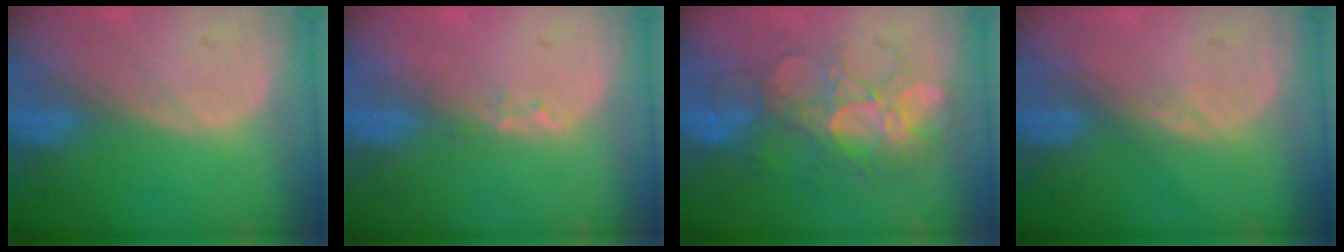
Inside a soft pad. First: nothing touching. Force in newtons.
{"total": 1.0, "press": 0.9, "slide": 0.5}
{"total": 9.1, "press": 8.9, "slide": 1.9}
{"total": 1.5, "press": 1.3, "slide": 0.8}